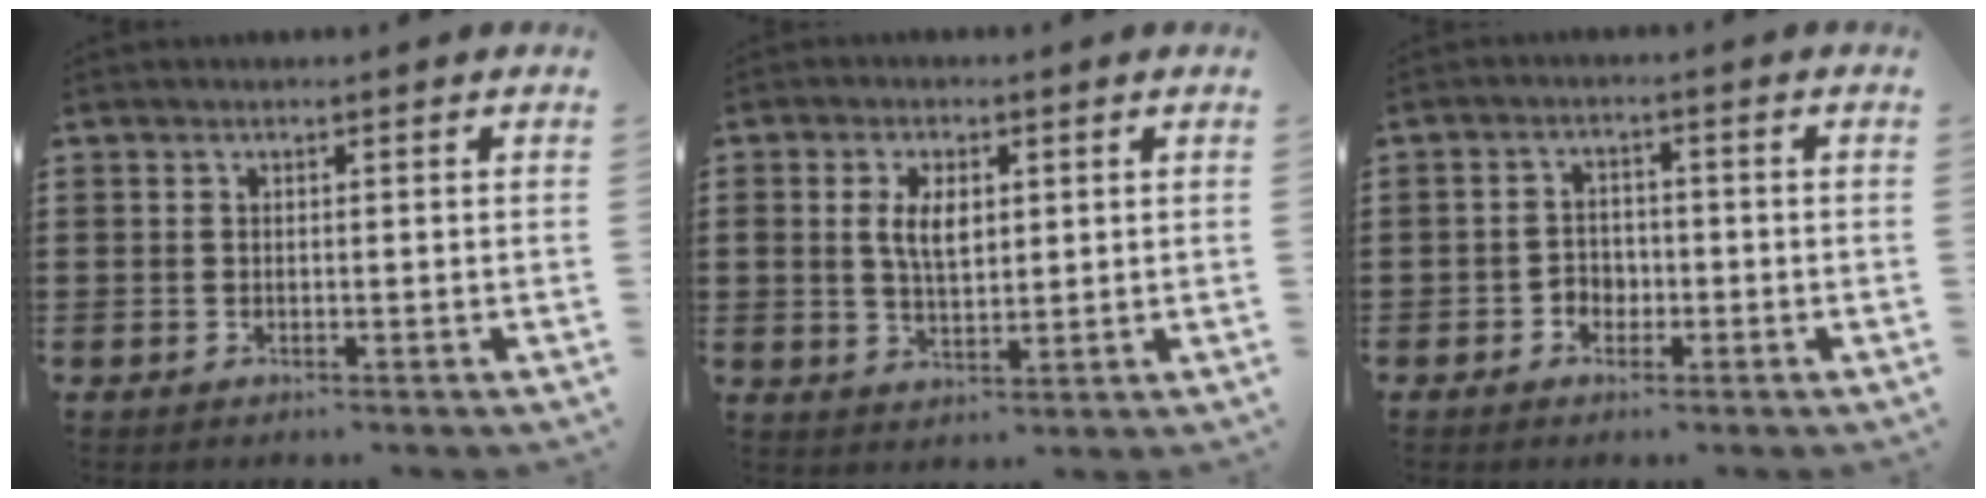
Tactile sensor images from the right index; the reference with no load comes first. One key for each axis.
{"total": 5.0, "fx": 1.0, "fy": 2.7, "fz": 4.1, "tx": -0.078, "ty": 0.007, "tz": 0.015}
{"total": 2.6, "fx": -1.3, "fy": 2.1, "fz": 0.6, "tx": -0.018, "ty": 0.005, "tz": -0.030}